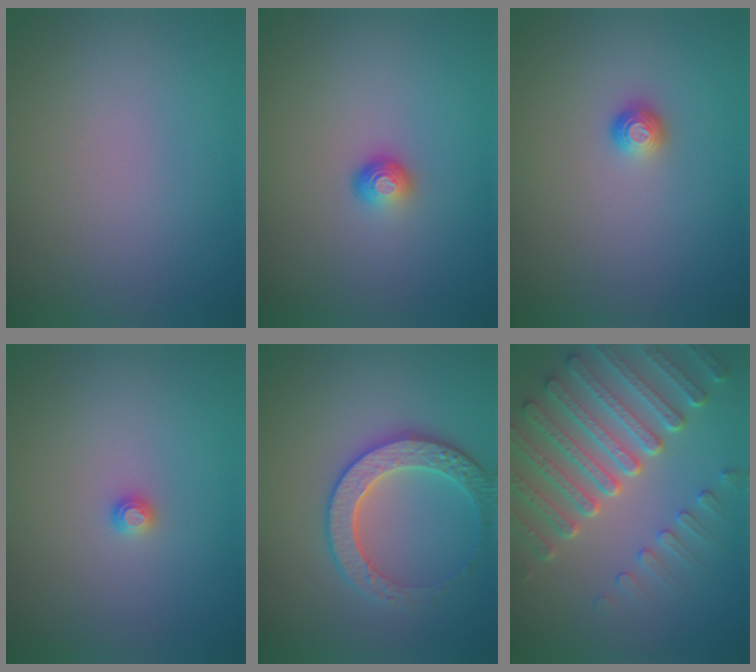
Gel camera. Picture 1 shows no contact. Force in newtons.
{"total": 1.6, "press": 1.1, "slide": 1.2}
{"total": 1.1, "press": 1.0, "slide": 0.4}
{"total": 0.8, "press": 0.8, "slide": 0.1}
{"total": 3.9, "press": 3.9, "slide": 0.8}
{"total": 7.3, "press": 5.6, "slide": 4.7}